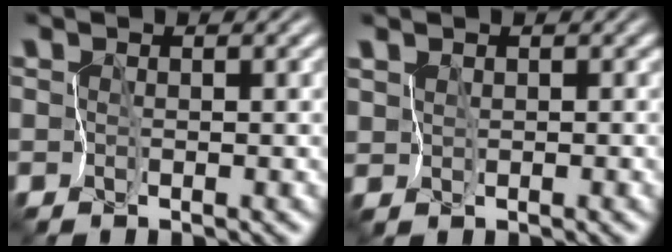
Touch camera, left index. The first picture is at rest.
{"total": 1.2, "force": [0.5, 1.1, 0.2], "torque": [-0.008, 0.007, 0.013]}